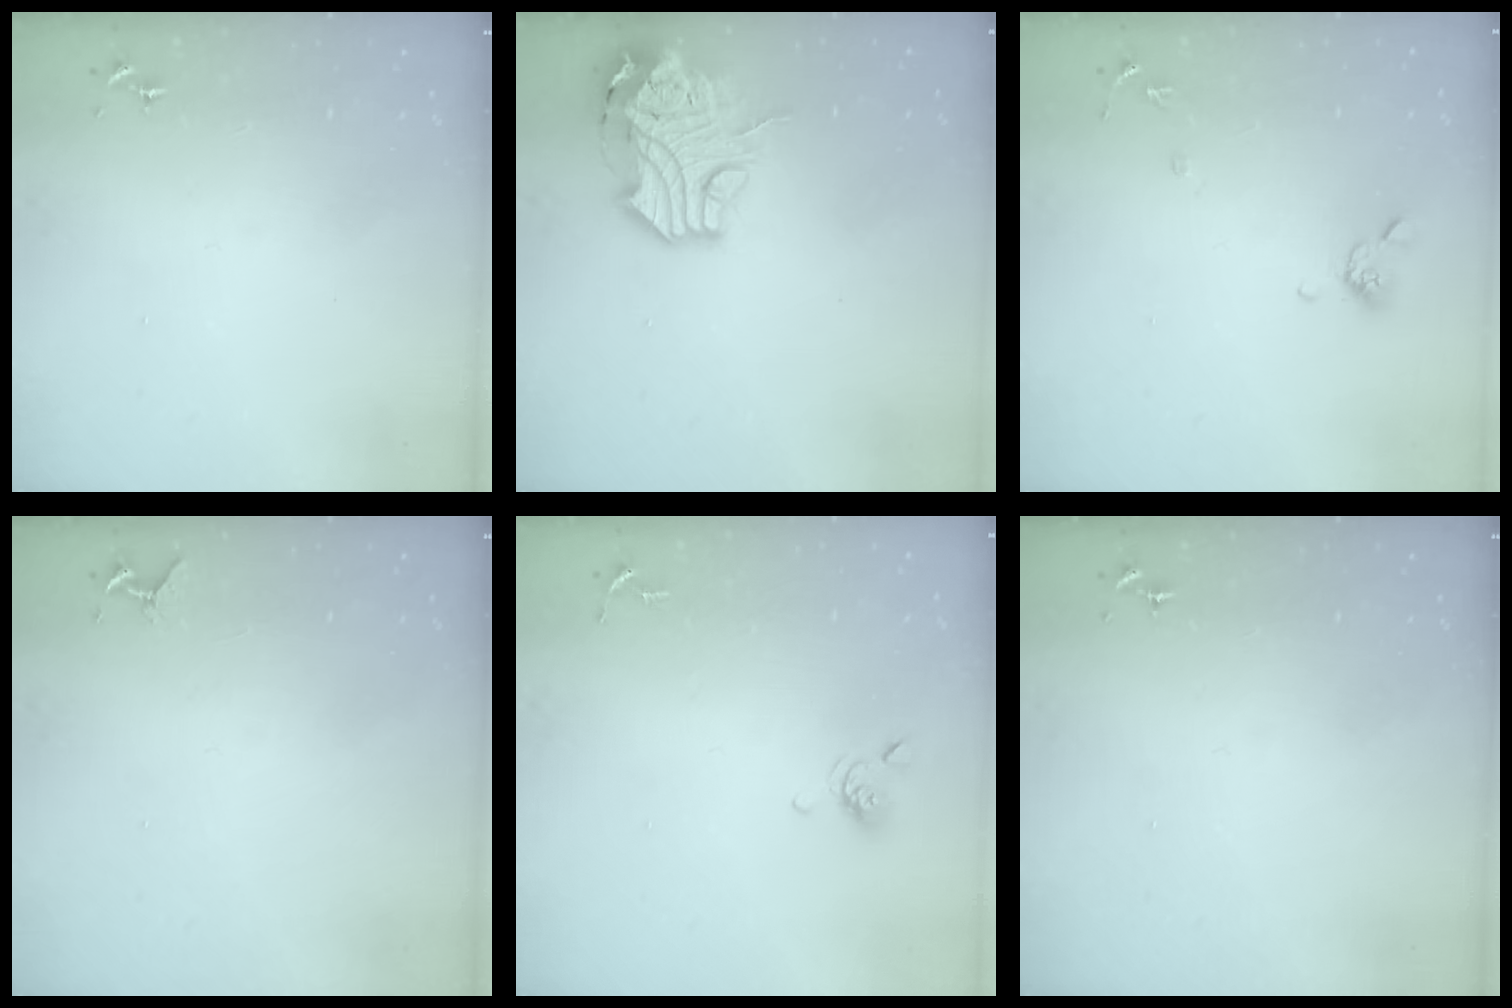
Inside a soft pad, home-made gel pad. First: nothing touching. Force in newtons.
{"total": 15.4, "press": 15.3, "slide": 2.0}
{"total": 8.3, "press": 8.2, "slide": 1.6}
{"total": 4.2, "press": 4.2, "slide": 0.4}
{"total": 6.0, "press": 5.9, "slide": 1.2}
{"total": 0.0}